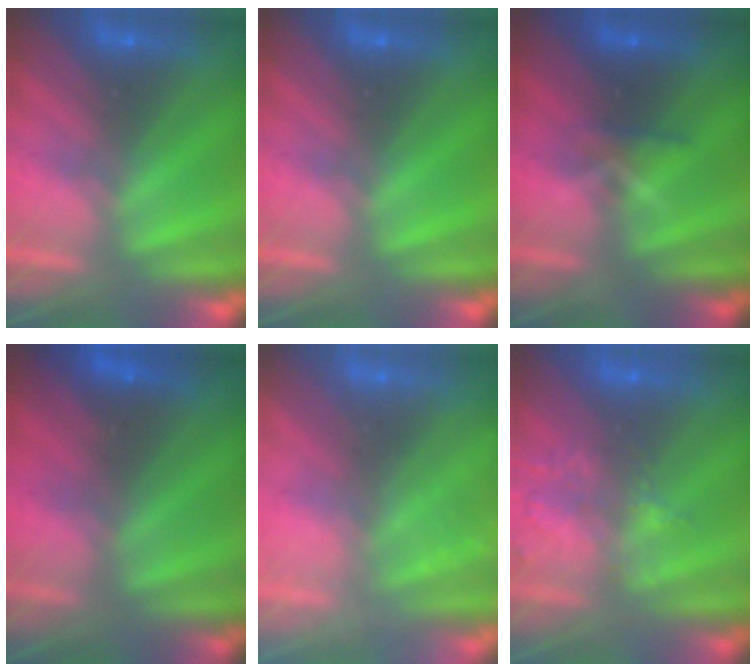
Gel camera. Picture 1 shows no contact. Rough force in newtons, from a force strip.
{"total": 0.0}
{"total": 3.9}
{"total": 1.5}
{"total": 2.4}
{"total": 1.7}